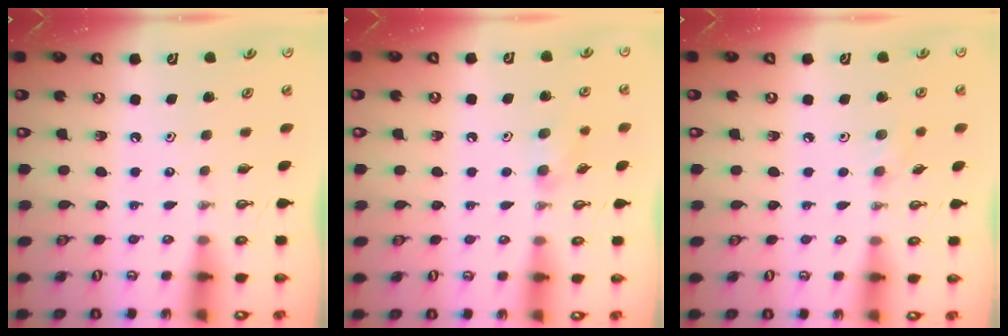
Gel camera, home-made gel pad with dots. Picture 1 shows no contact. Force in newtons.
{"total": 7.2, "press": 7.0, "slide": 1.9}
{"total": 5.8, "press": 5.4, "slide": 2.0}